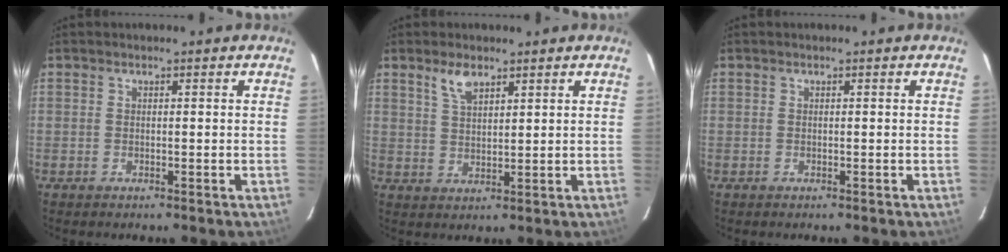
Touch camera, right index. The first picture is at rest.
{"total": 4.3, "force": [3.0, 1.7, 2.6], "torque": [-0.048, 0.003, 0.058]}
{"total": 0.0}